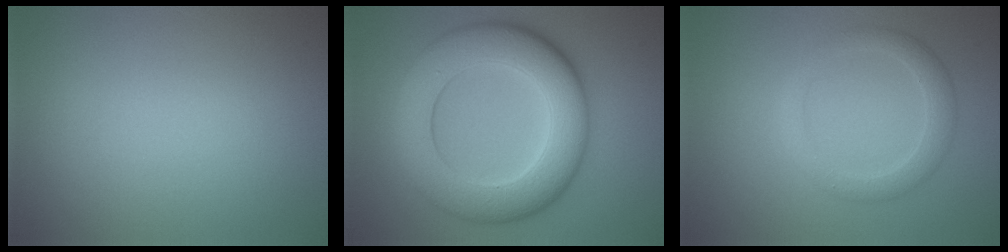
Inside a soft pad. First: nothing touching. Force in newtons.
{"total": 9.7, "press": 9.7, "slide": 0.3}
{"total": 2.5, "press": 2.5, "slide": 0.1}